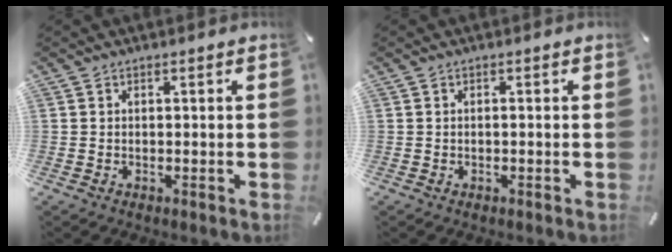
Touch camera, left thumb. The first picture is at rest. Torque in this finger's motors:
{"motor_torque": [-0.18, -0.39, -0.10, -0.05, 0.01]}